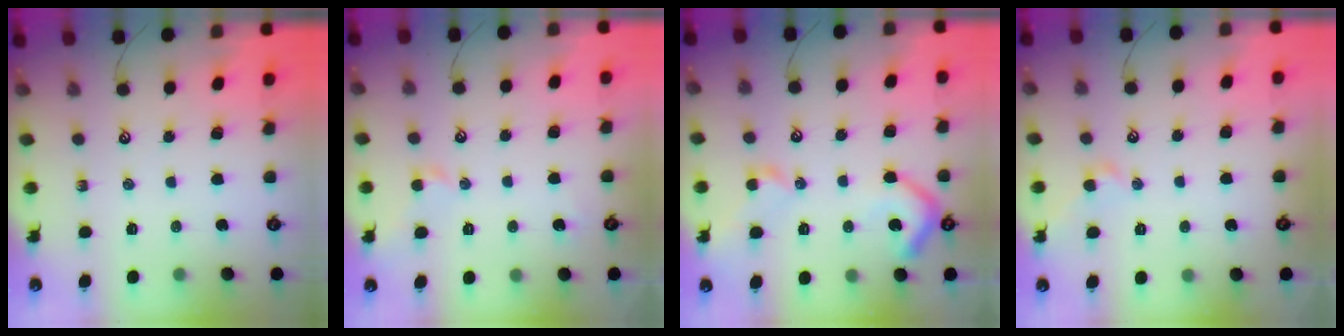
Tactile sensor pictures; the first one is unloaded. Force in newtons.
{"total": 1.5, "press": 1.4, "slide": 0.3}
{"total": 7.7, "press": 7.6, "slide": 1.2}
{"total": 1.2, "press": 1.1, "slide": 0.4}